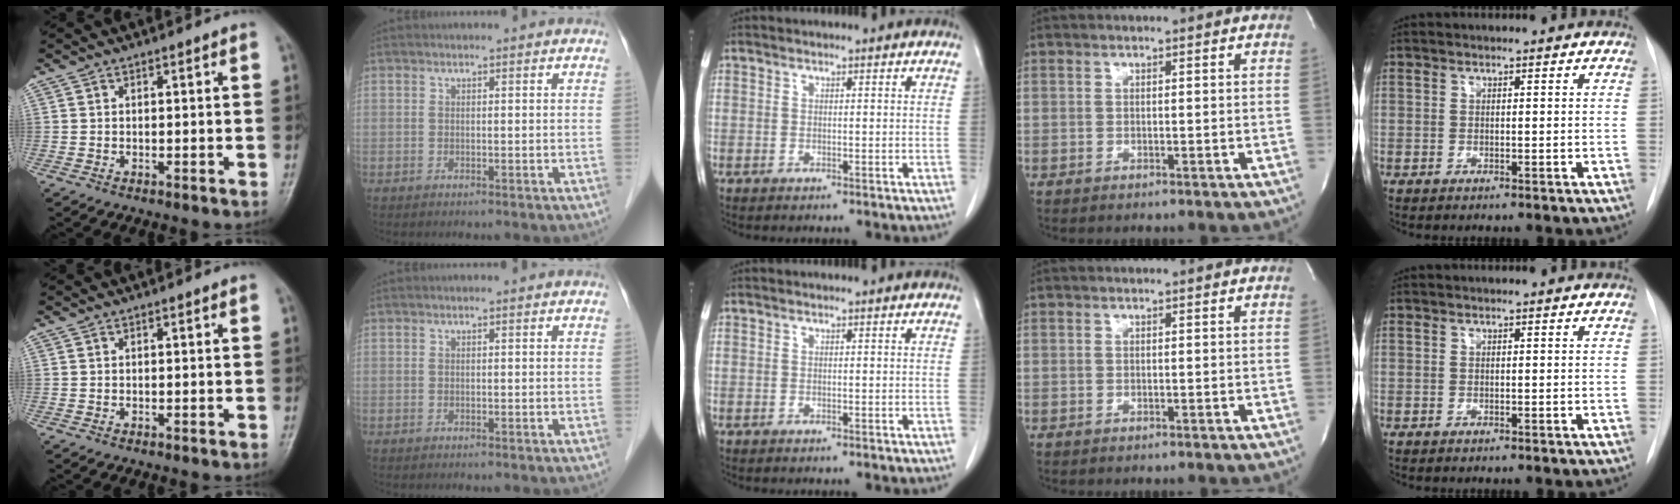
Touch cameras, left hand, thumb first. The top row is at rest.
{}